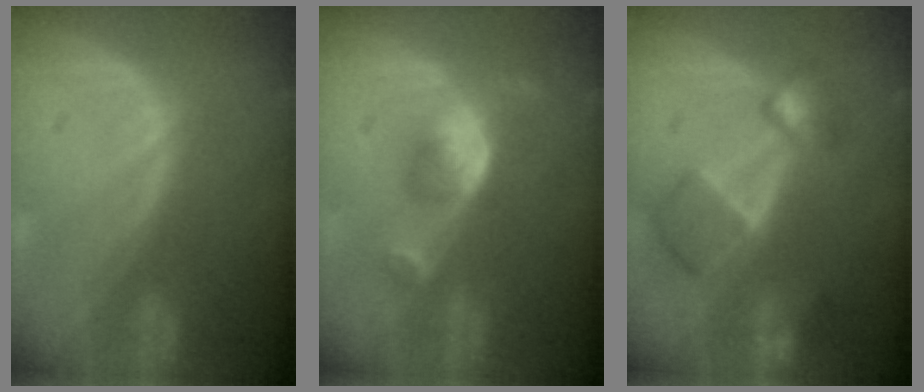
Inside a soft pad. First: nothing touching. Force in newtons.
{"total": 5.2, "press": 4.7, "slide": 2.2}
{"total": 7.2, "press": 6.8, "slide": 2.3}